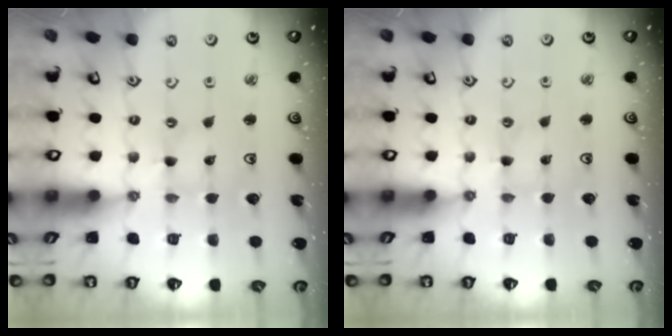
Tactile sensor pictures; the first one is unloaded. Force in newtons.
{"total": 0.8, "press": 0.8, "slide": 0.1}